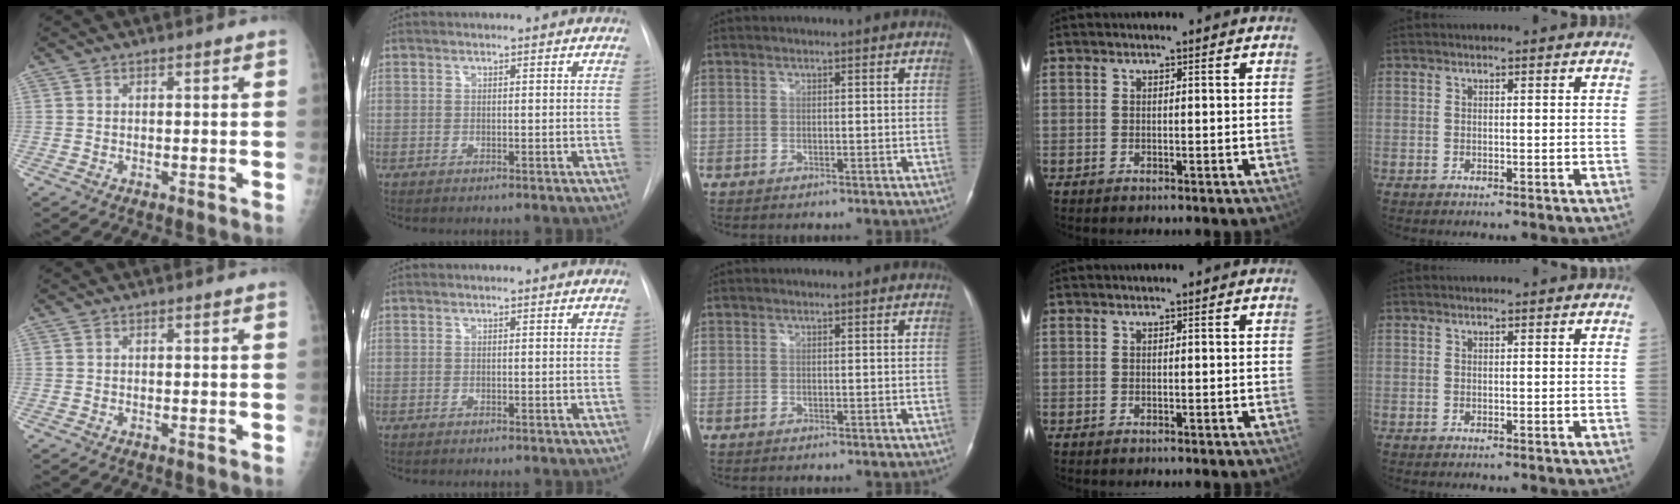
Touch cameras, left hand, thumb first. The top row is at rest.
{}